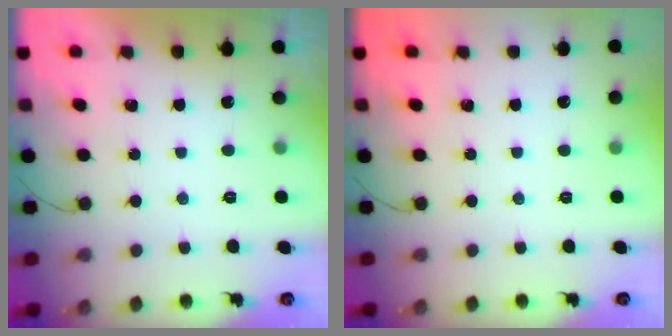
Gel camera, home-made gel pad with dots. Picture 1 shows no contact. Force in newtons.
{"total": 0.0}